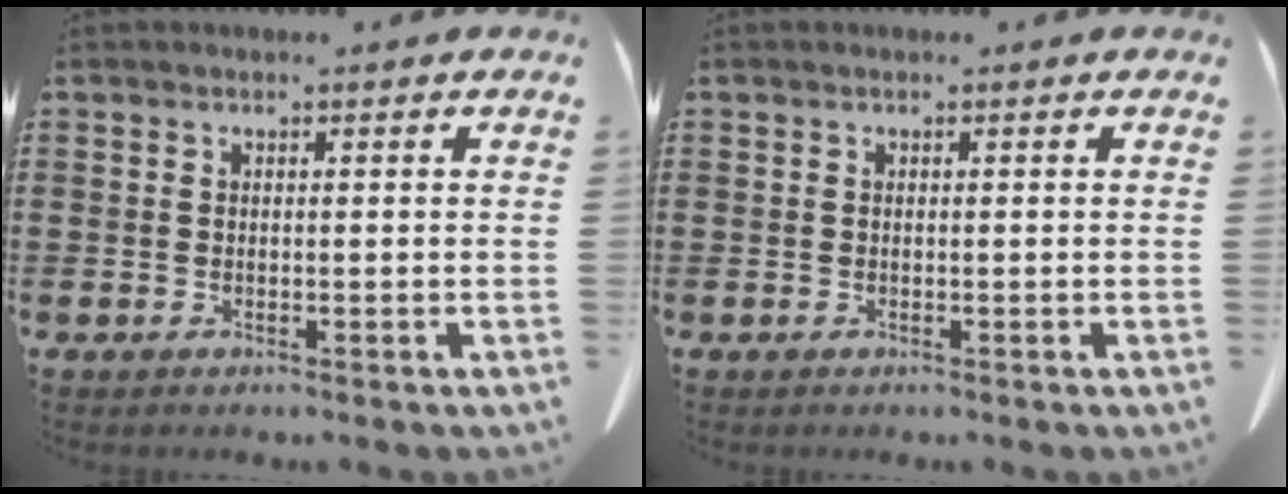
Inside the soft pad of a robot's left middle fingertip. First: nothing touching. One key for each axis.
{"total": 0.0}